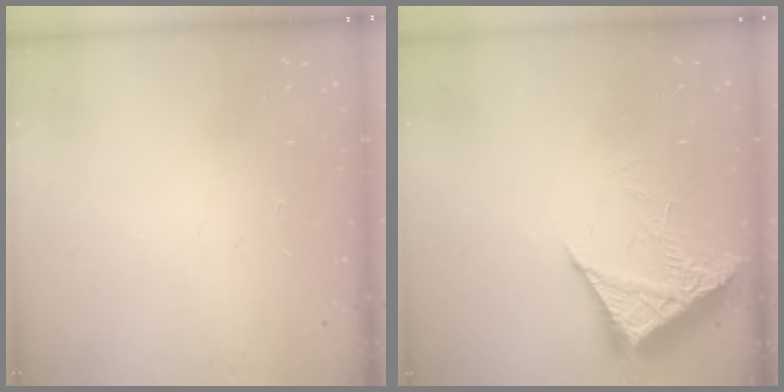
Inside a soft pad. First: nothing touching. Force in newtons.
{"total": 7.0, "press": 7.0, "slide": 0.2}